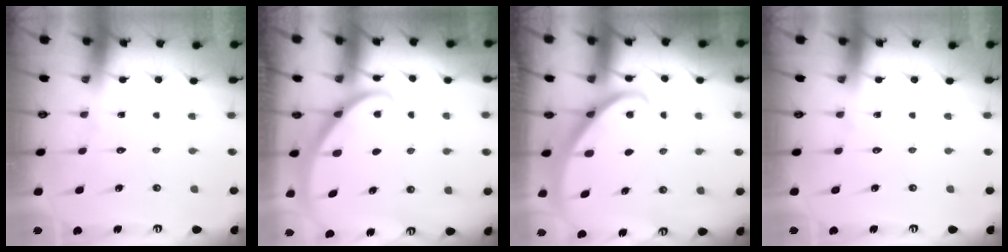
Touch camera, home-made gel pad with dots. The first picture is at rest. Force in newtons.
{"total": 3.4, "press": 3.4, "slide": 0.4}
{"total": 2.1, "press": 2.1, "slide": 0.2}
{"total": 0.0}